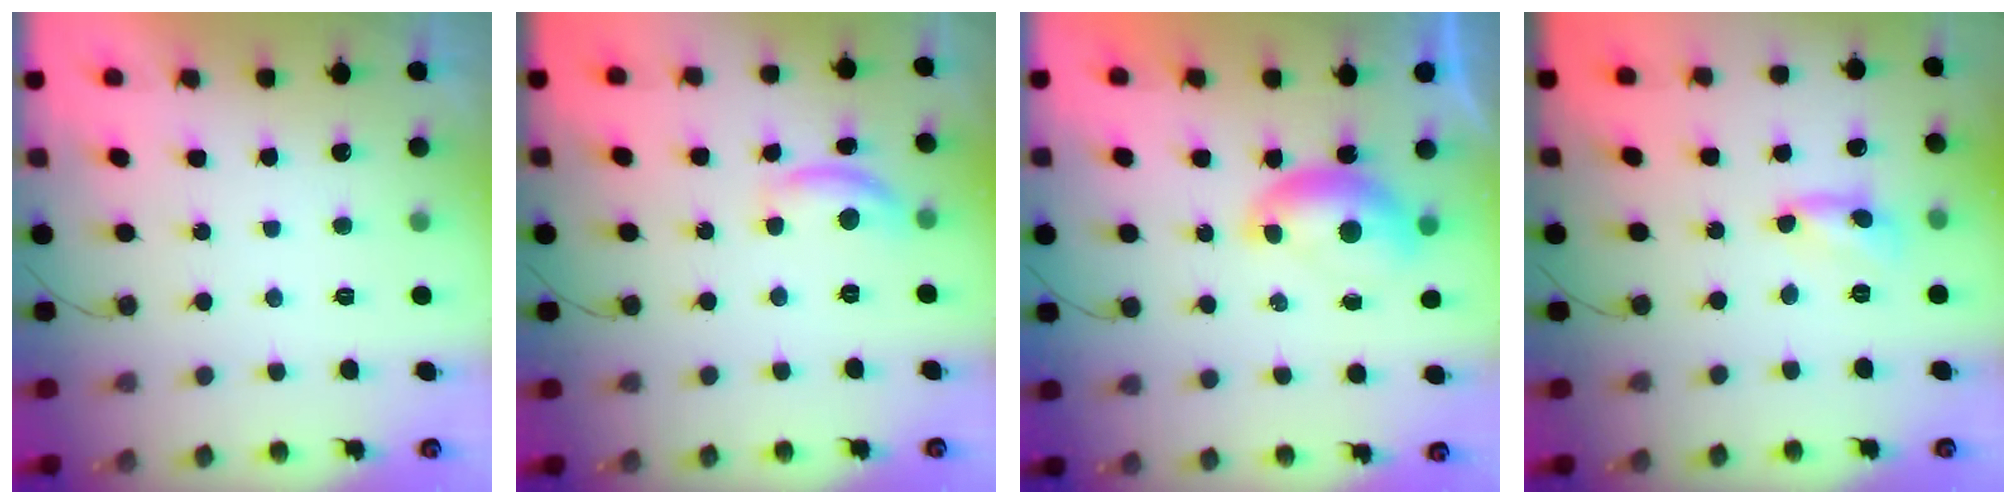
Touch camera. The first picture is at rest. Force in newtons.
{"total": 9.9, "press": 9.9, "slide": 0.5}
{"total": 8.0, "press": 7.9, "slide": 1.3}
{"total": 3.2, "press": 3.2, "slide": 0.2}